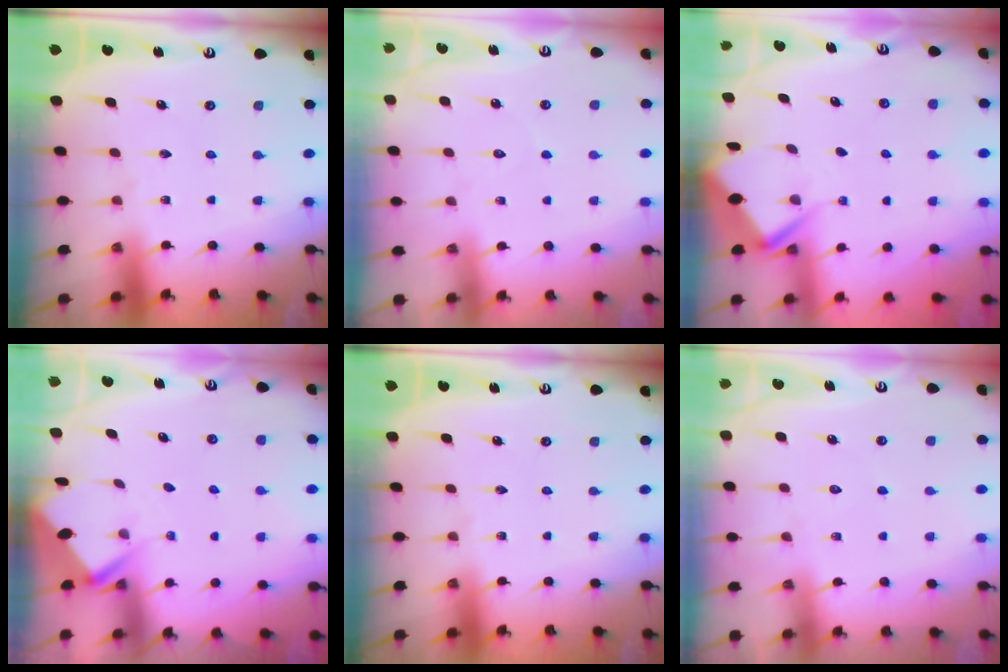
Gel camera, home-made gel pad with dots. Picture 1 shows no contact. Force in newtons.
{"total": 4.1, "press": 4.1, "slide": 0.5}
{"total": 3.8, "press": 3.8, "slide": 0.4}
{"total": 2.8, "press": 2.8, "slide": 0.1}
{"total": 0.0}
{"total": 5.4, "press": 5.3, "slide": 0.6}